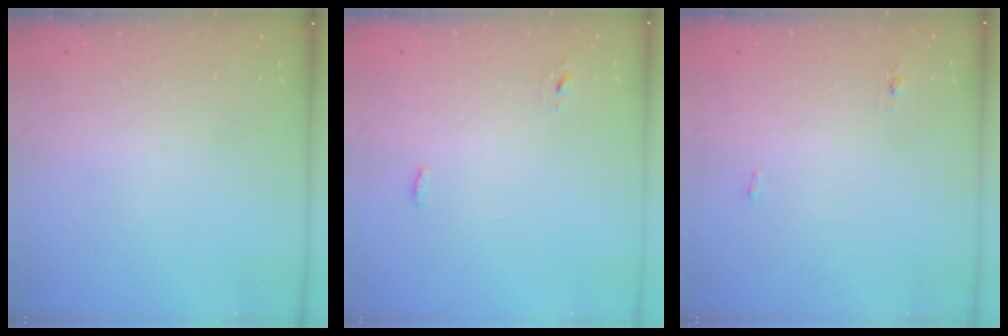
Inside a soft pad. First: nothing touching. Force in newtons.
{"total": 3.0, "press": 2.8, "slide": 1.2}
{"total": 3.2, "press": 3.0, "slide": 1.0}